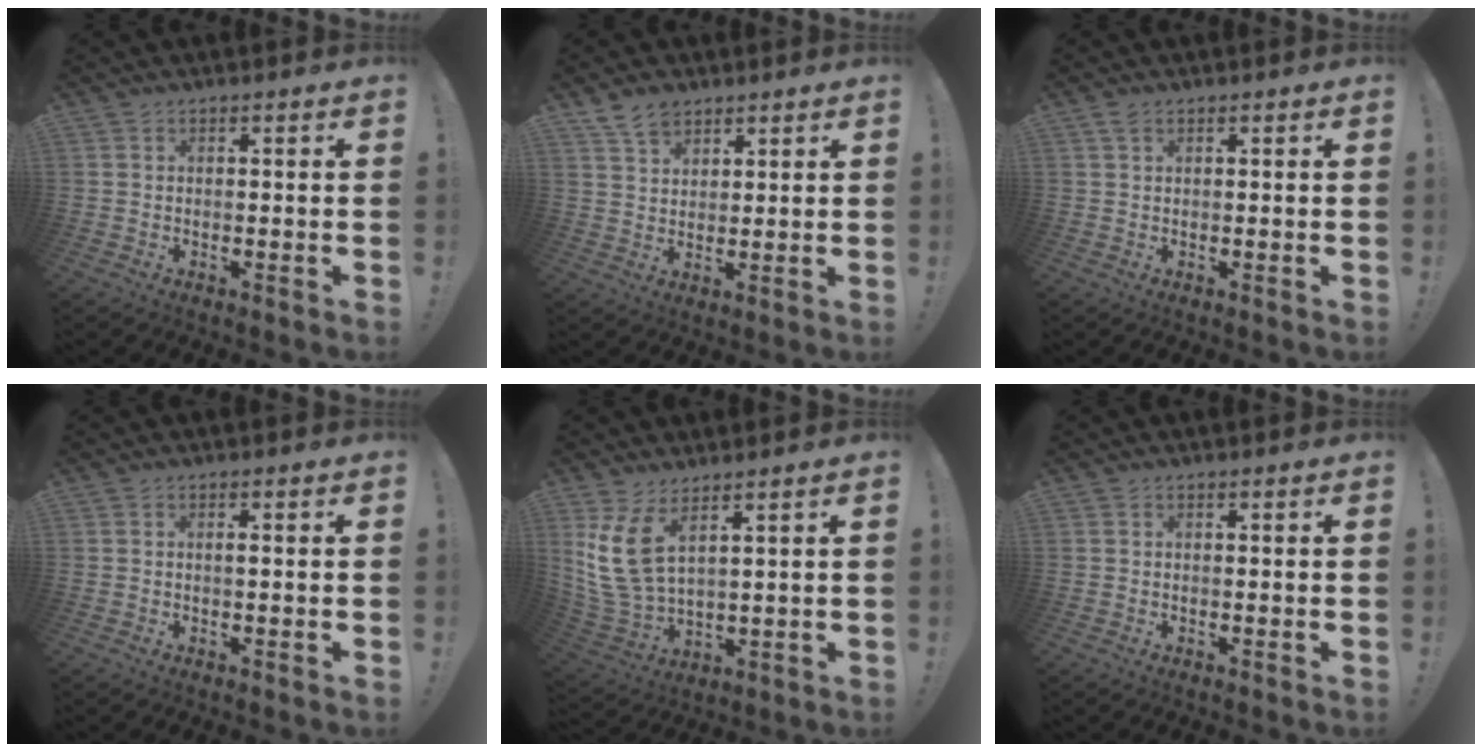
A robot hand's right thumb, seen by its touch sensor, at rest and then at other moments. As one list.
[{"total": 6.2, "force": [4.8, 3.5, 2.0], "torque": [-0.039, -0.022, 0.092]}, {"total": 1.1, "force": [0.7, 0.5, 0.7], "torque": [-0.014, 0.001, 0.012]}, {"total": 0.8, "force": [0.0, 0.0, 0.8], "torque": [-0.012, -0.001, -0.001]}, {"total": 10.8, "force": [5.7, 4.8, 7.8], "torque": [-0.152, -0.033, 0.113]}, {"total": 0.0}]